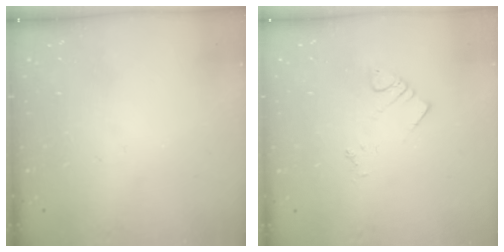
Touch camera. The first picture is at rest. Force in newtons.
{"total": 3.2, "press": 3.1, "slide": 0.5}